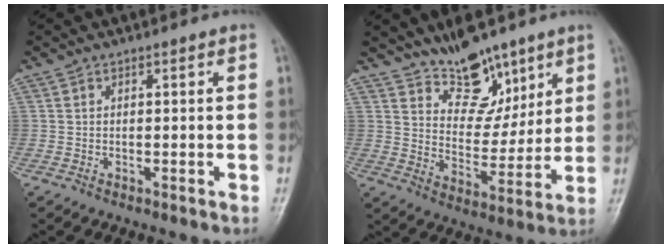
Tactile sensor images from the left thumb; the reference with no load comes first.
{"total": 11.8, "force": [8.5, 6.1, 5.5], "torque": [-0.048, -0.063, 0.148]}